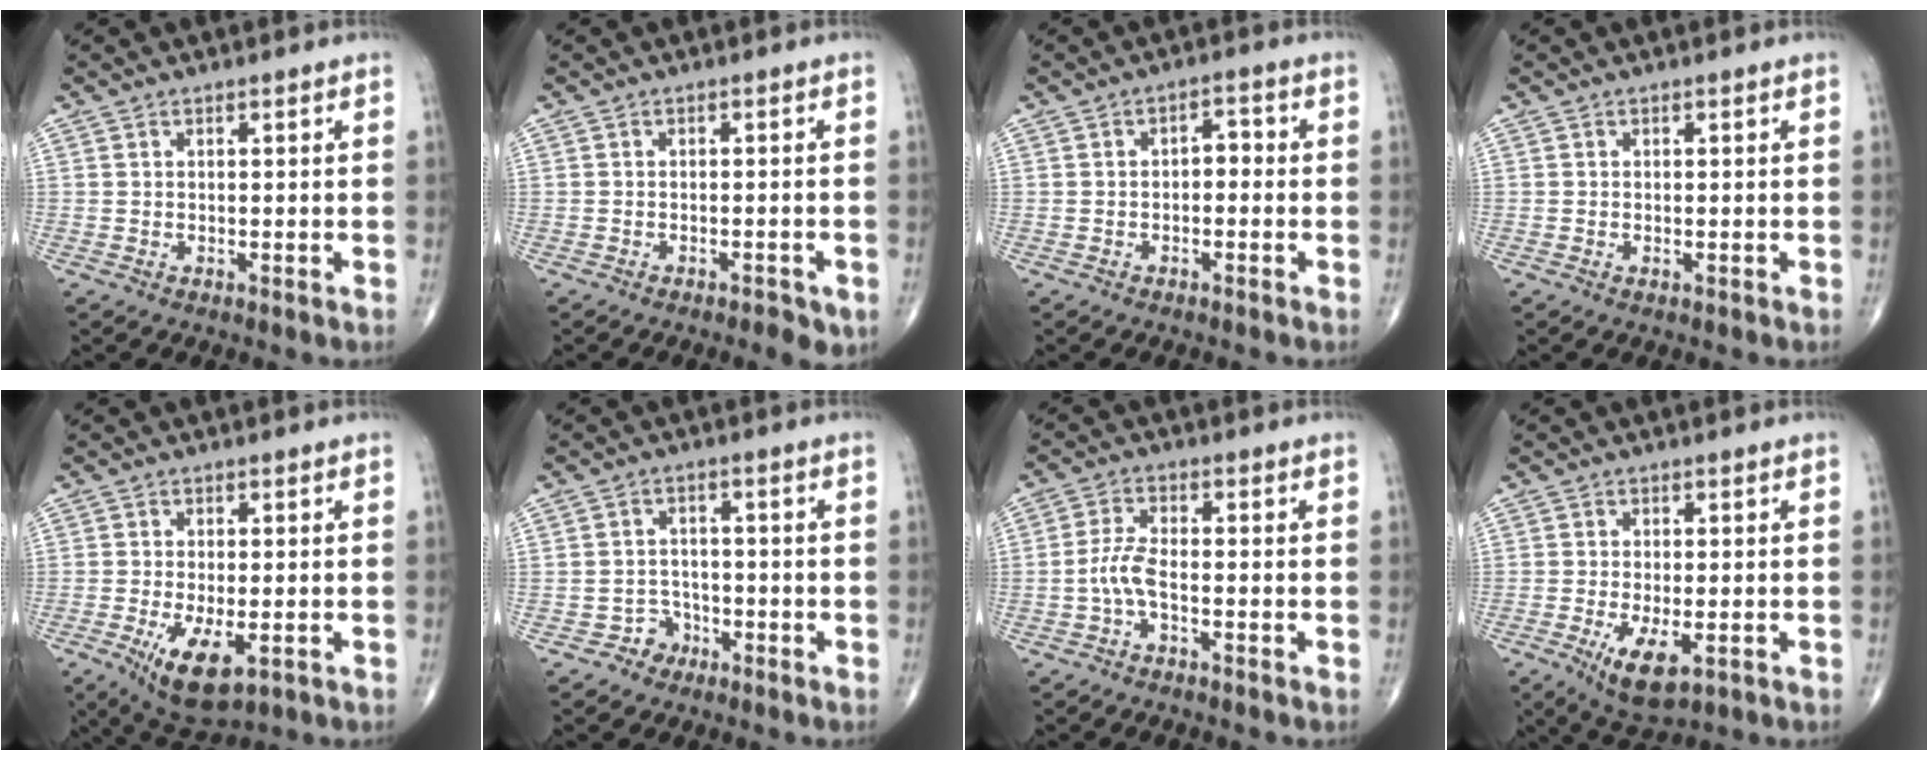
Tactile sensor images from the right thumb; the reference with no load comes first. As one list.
[{"total": 3.9, "force": [-2.4, 1.5, 2.8], "torque": [-0.038, 0.009, -0.027]}, {"total": 2.8, "force": [-0.5, 1.8, 2.1], "torque": [-0.020, 0.016, -0.015]}, {"total": 0.0}, {"total": 8.9, "force": [-3.2, 3.8, 7.4], "torque": [-0.129, -0.018, -0.043]}, {"total": 3.2, "force": [-1.9, 2.5, 0.1], "torque": [0.018, 0.020, -0.037]}, {"total": 4.0, "force": [-1.4, 1.3, 3.5], "torque": [-0.079, 0.013, -0.033]}, {"total": 7.3, "force": [-2.6, 3.0, 6.1], "torque": [-0.108, -0.015, -0.035]}]